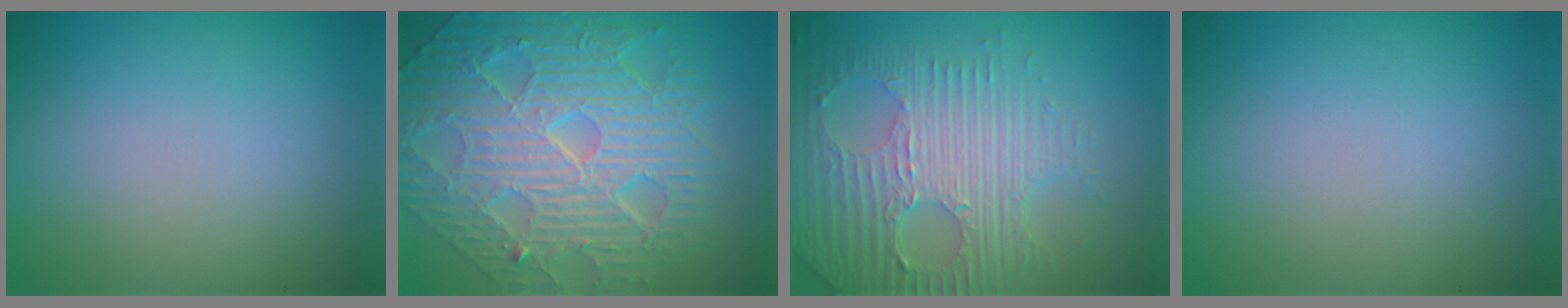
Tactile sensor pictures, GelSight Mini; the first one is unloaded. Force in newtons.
{"total": 11.5, "press": 7.6, "slide": 8.7}
{"total": 7.6, "press": 5.1, "slide": 5.7}
{"total": 0.0}